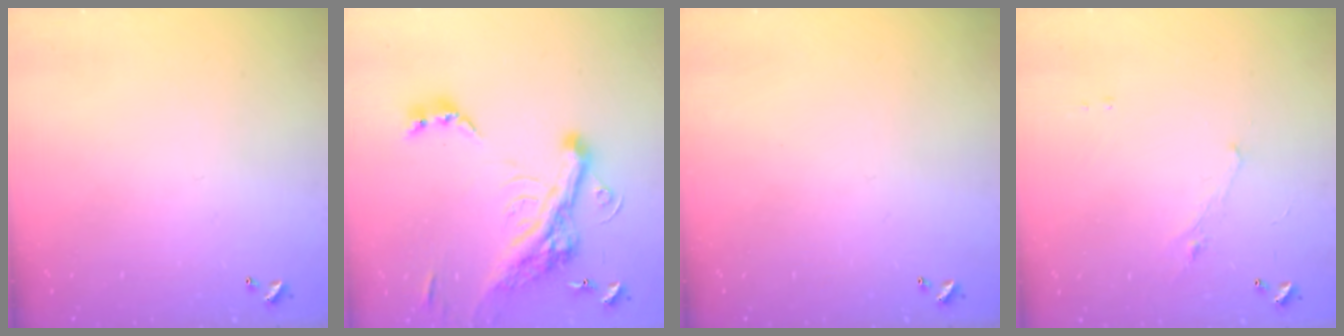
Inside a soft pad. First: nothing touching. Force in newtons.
{"total": 10.6, "press": 10.4, "slide": 2.2}
{"total": 0.0}
{"total": 1.3, "press": 1.2, "slide": 0.6}